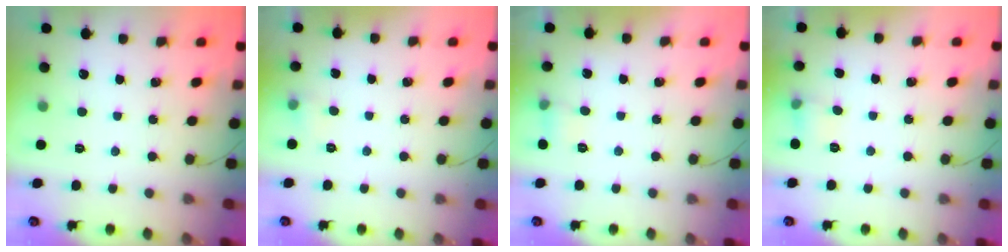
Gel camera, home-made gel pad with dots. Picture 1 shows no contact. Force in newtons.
{"total": 3.8, "press": 3.4, "slide": 1.6}
{"total": 5.5, "press": 5.1, "slide": 1.8}
{"total": 4.9, "press": 4.7, "slide": 1.6}